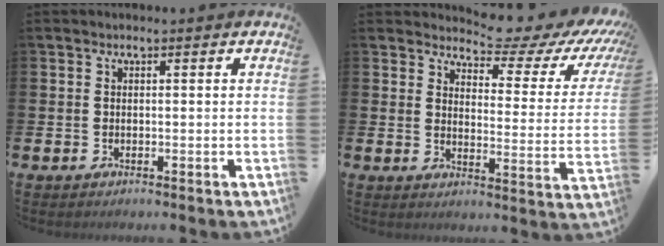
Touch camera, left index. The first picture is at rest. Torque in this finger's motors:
{"motor_torque": [1.16, -0.98, 0.21, 0.04]}